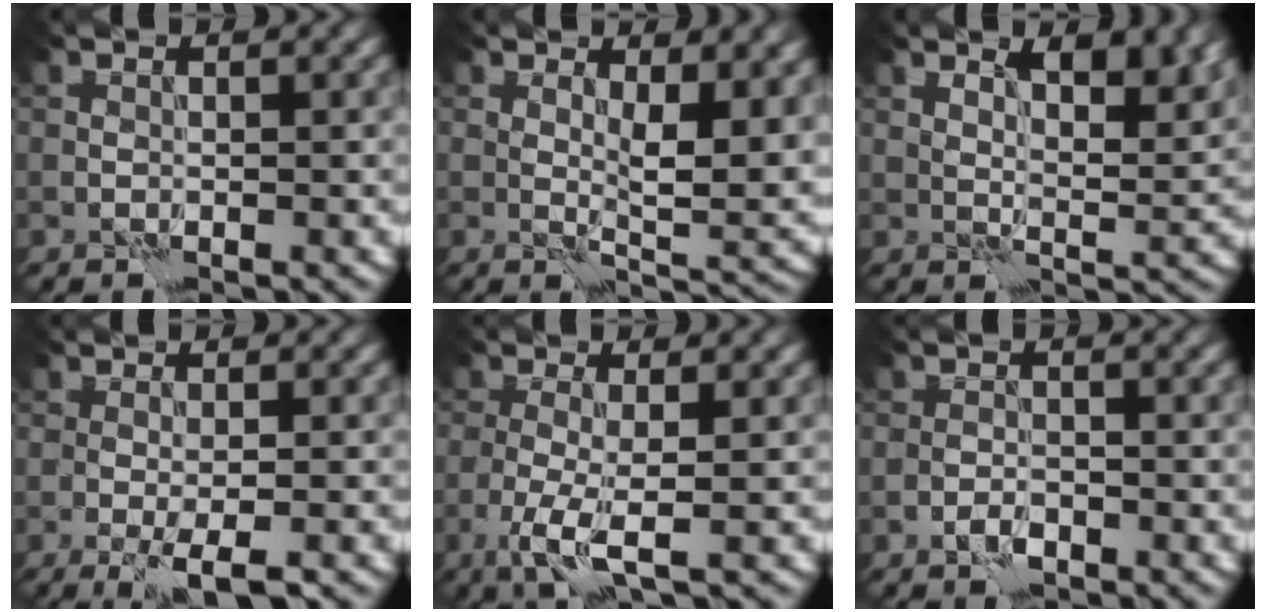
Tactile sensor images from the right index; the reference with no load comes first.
{"total": 6.1, "force": [1.6, 2.2, 5.5], "torque": [-0.086, -0.012, 0.032]}
{"total": 5.7, "force": [3.3, 2.0, 4.2], "torque": [-0.060, -0.002, 0.048]}
{"total": 3.4, "force": [-1.4, 0.5, 3.0], "torque": [-0.054, -0.003, -0.024]}
{"total": 3.8, "force": [-1.1, 0.8, 3.6], "torque": [-0.077, -0.008, -0.026]}
{"total": 1.6, "force": [-1.0, 0.7, 1.0], "torque": [-0.018, 0.002, -0.021]}